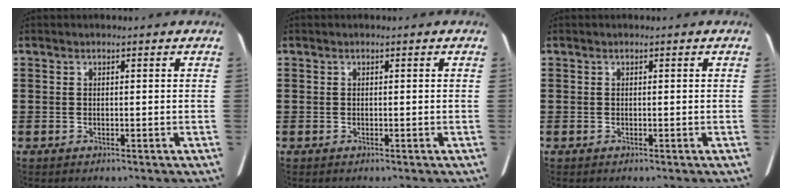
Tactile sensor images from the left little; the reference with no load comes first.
{"total": 0.0}
{"total": 0.0}